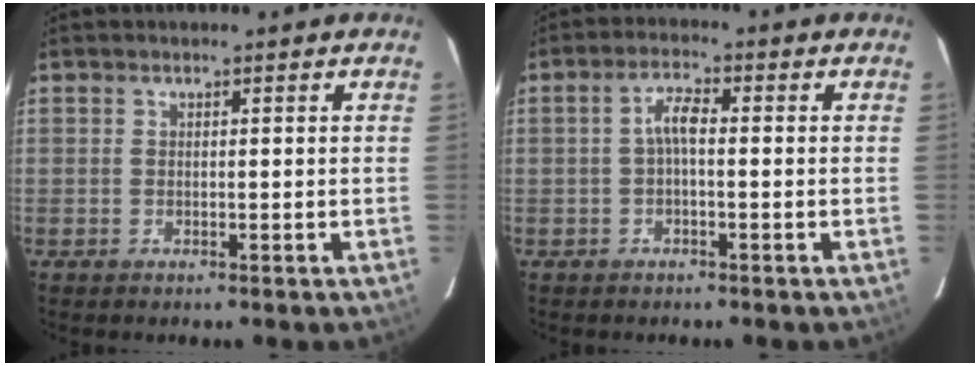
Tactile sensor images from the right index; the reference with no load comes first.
{"total": 3.2, "force": [-0.4, 1.0, 3.0], "torque": [-0.062, 0.012, -0.010]}